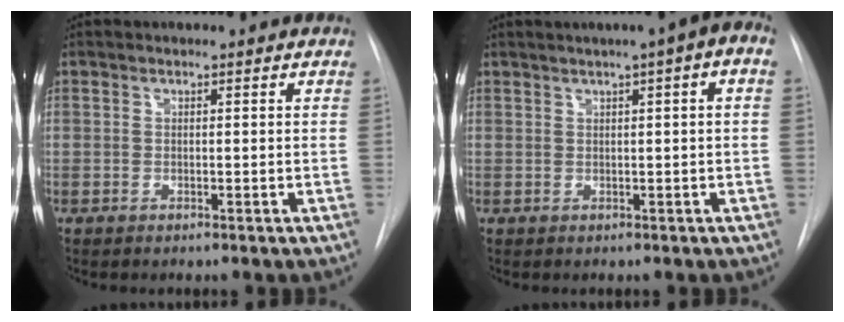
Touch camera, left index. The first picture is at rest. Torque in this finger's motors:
{"motor_torque": [0.35, -0.54, -0.09, 0.07]}